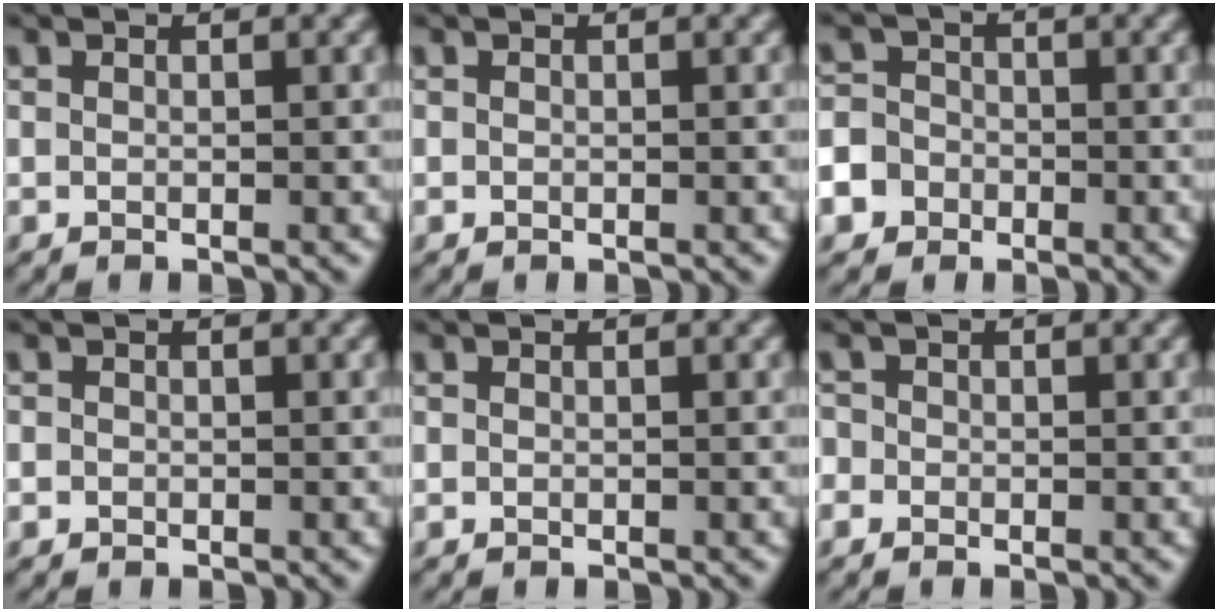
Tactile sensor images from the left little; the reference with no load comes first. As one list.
[{"total": 0.0}, {"total": 7.4, "force": [-3.8, 6.1, 1.7], "torque": [-0.047, -0.019, -0.089]}, {"total": 0.5, "force": [-0.2, 0.5, 0.1], "torque": [0.002, -0.002, -0.007]}, {"total": 0.0}, {"total": 1.5, "force": [-0.3, 1.4, 0.4], "torque": [-0.002, 0.011, -0.015]}]